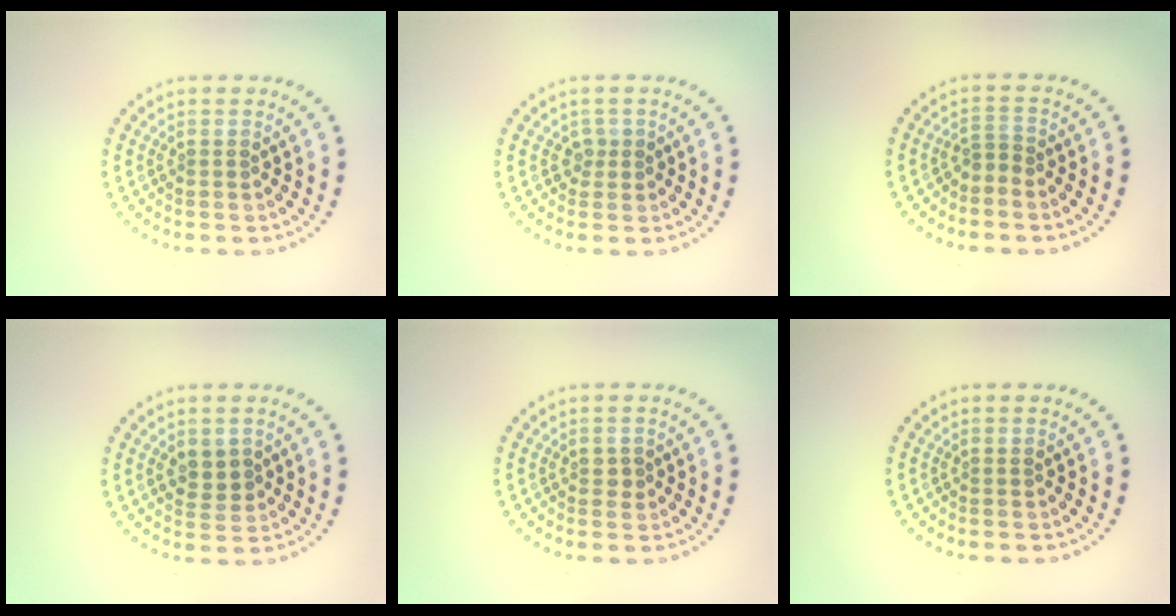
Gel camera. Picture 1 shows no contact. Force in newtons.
{"total": 1.0, "press": 0.9, "slide": 0.6}
{"total": 1.4, "press": 0.9, "slide": 1.0}
{"total": 2.4, "press": 2.4, "slide": 0.6}
{"total": 0.9, "press": 0.9, "slide": 0.3}
{"total": 0.0}